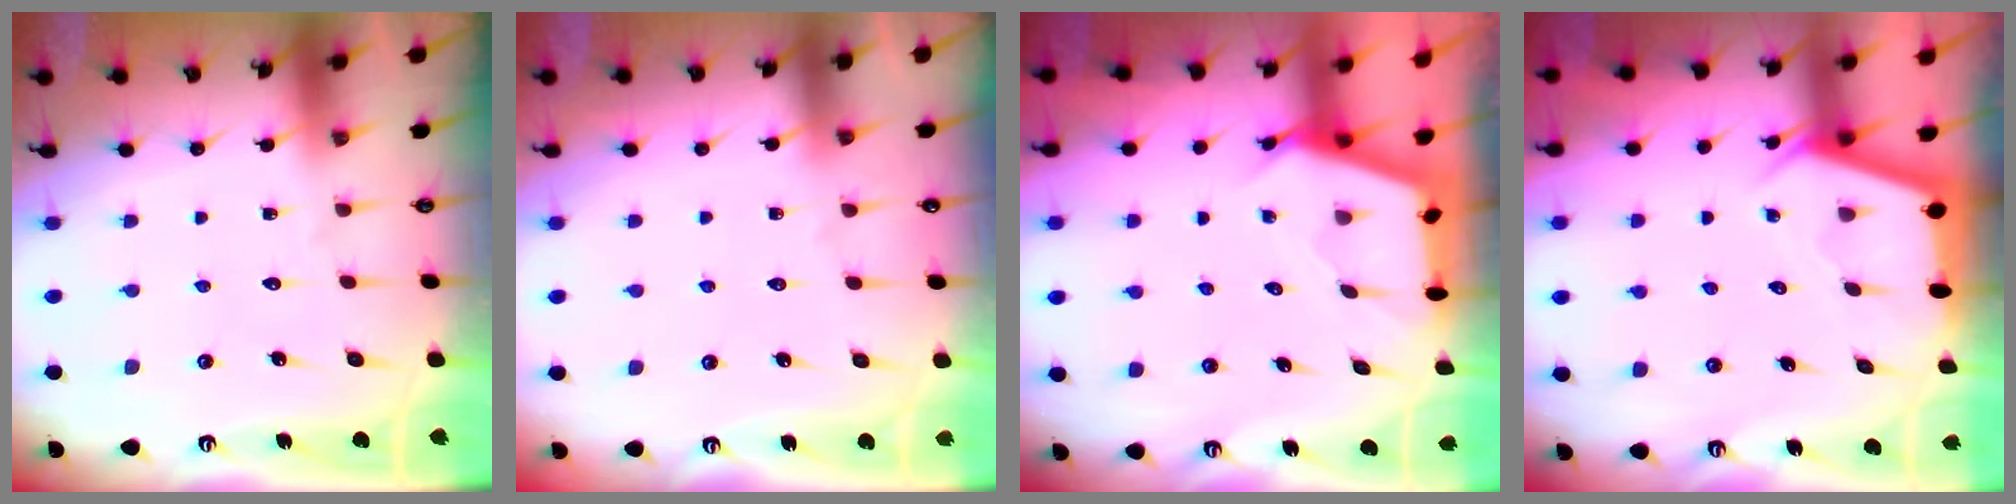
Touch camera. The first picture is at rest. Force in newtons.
{"total": 3.4, "press": 3.4, "slide": 0.5}
{"total": 2.6, "press": 2.6, "slide": 0.3}
{"total": 2.8, "press": 2.8, "slide": 0.3}